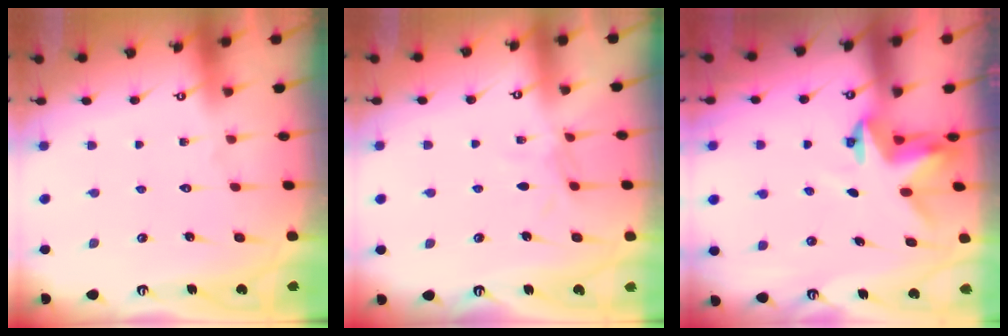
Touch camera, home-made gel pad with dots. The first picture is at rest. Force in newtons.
{"total": 4.3, "press": 4.3, "slide": 0.1}
{"total": 3.2, "press": 3.2, "slide": 0.1}